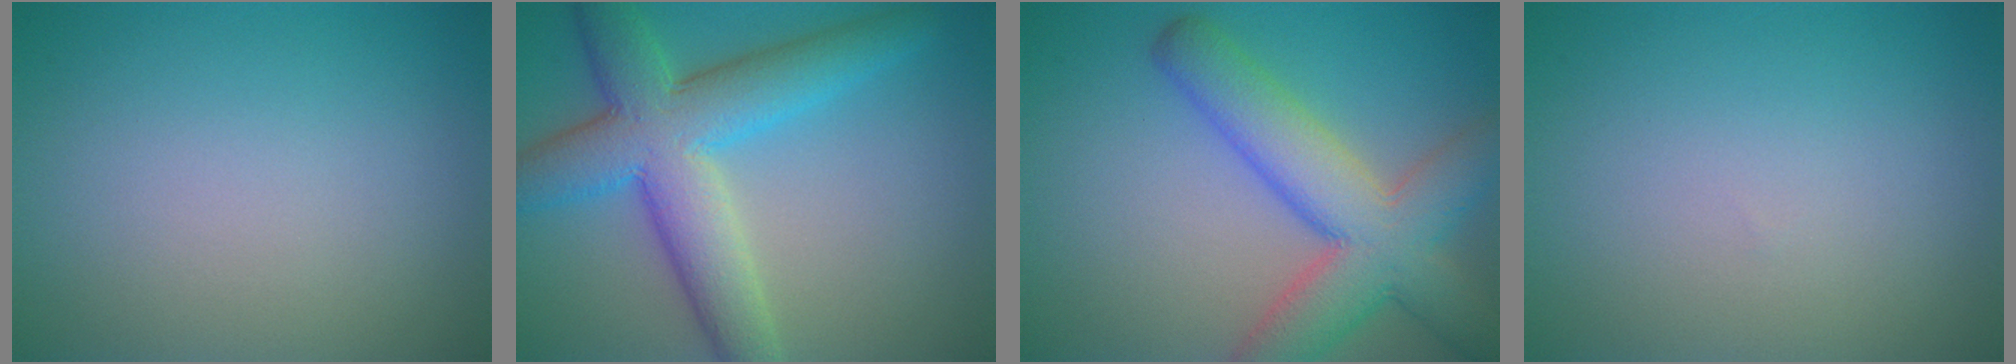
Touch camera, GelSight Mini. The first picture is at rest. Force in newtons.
{"total": 8.7, "press": 8.6, "slide": 0.2}
{"total": 8.2, "press": 8.2, "slide": 0.4}
{"total": 0.0}